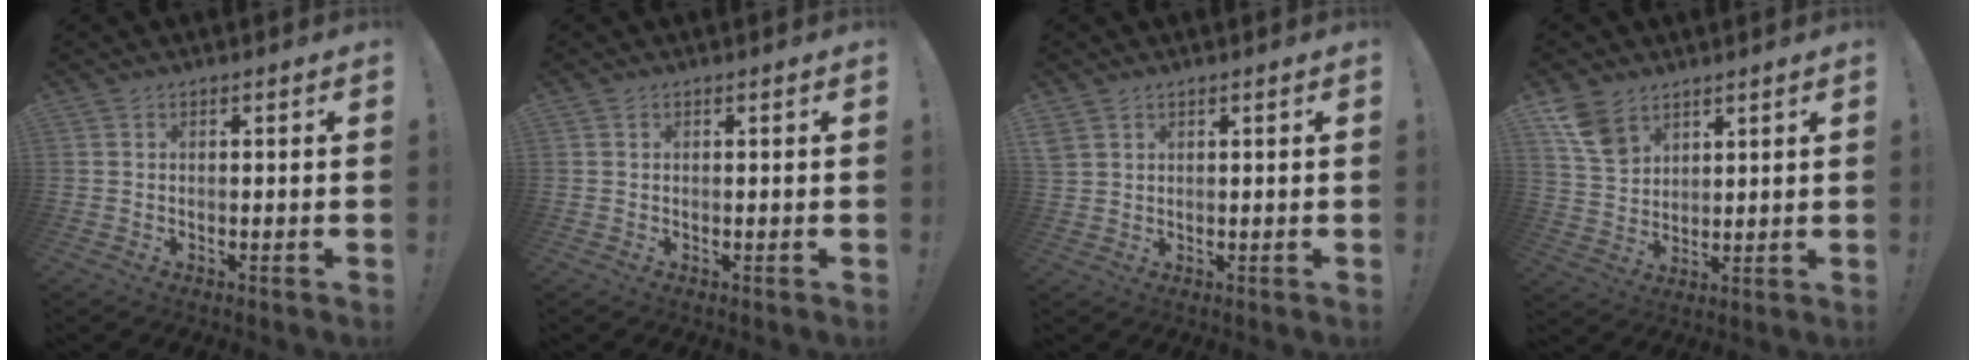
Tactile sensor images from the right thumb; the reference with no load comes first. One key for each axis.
{"total": 0.0}
{"total": 2.7, "fx": 1.8, "fy": 1.7, "fz": 1.1, "tx": -0.024, "ty": -0.005, "tz": 0.037}
{"total": 9.7, "fx": 6.3, "fy": 6.1, "fz": 4.0, "tx": -0.076, "ty": -0.028, "tz": 0.129}